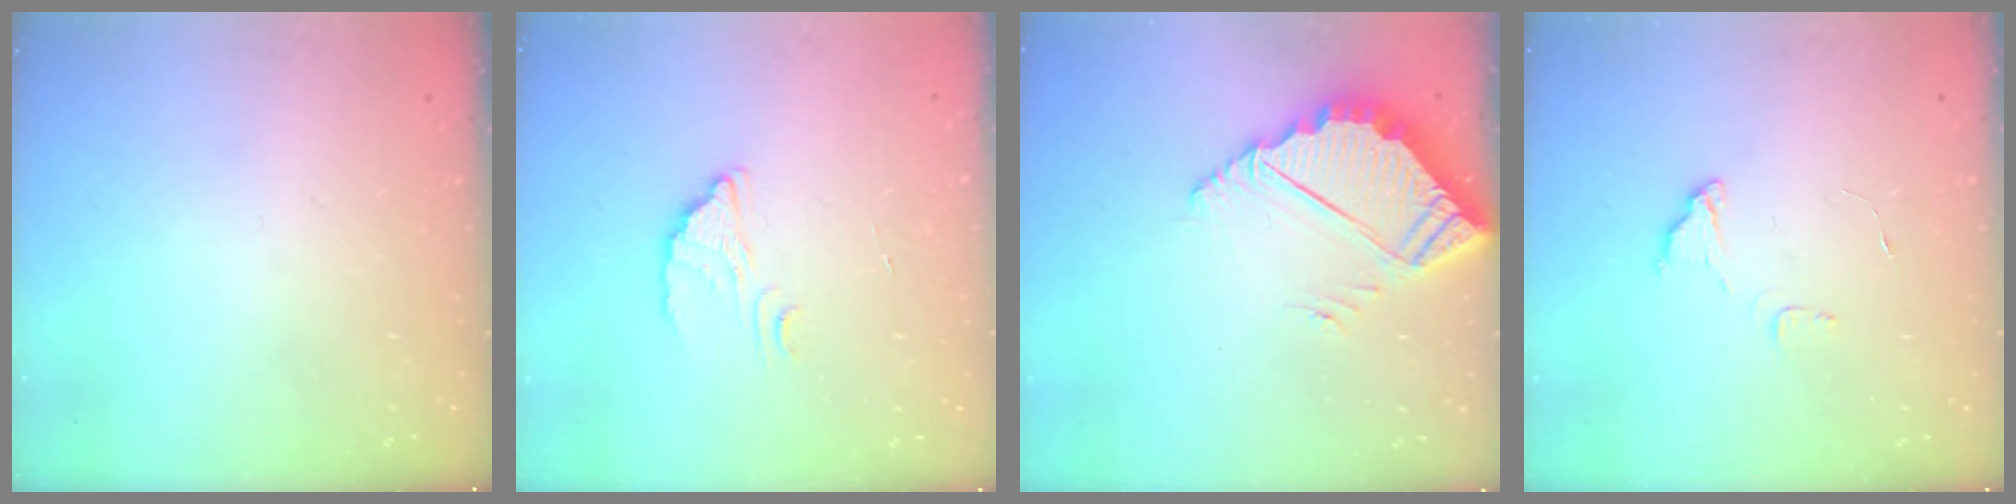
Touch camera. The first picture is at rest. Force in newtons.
{"total": 2.6, "press": 2.6, "slide": 0.1}
{"total": 5.8, "press": 5.8, "slide": 0.2}
{"total": 5.8, "press": 5.8, "slide": 0.3}